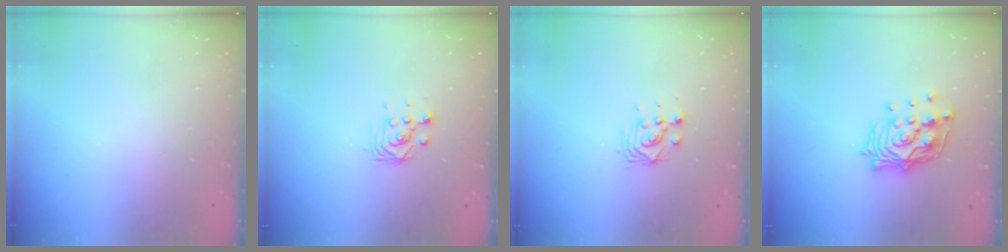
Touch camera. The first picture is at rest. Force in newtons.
{"total": 3.0, "press": 3.0, "slide": 0.2}
{"total": 6.2, "press": 6.2, "slide": 0.2}
{"total": 14.8, "press": 14.7, "slide": 2.0}